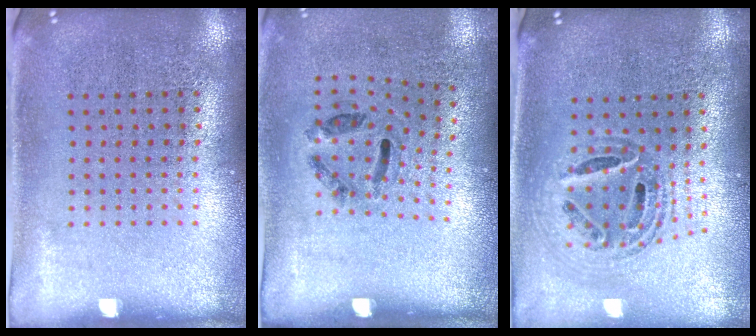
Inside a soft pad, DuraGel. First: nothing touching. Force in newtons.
{"total": 1.3, "press": 0.6, "slide": 1.1}
{"total": 0.9, "press": 0.9, "slide": 0.2}